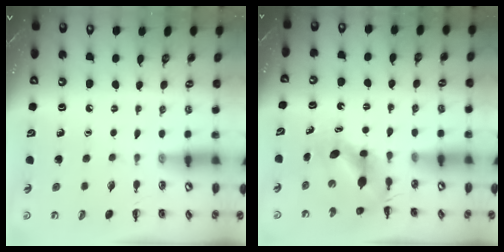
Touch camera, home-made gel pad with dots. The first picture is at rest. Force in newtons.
{"total": 5.9, "press": 5.8, "slide": 0.8}